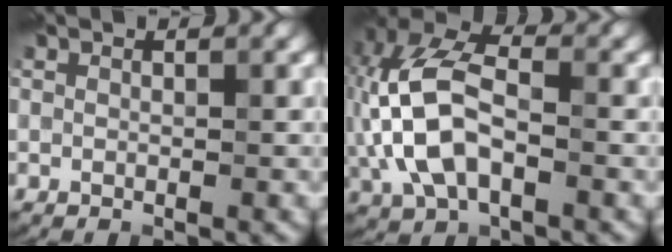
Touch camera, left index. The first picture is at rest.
{"total": 9.3, "force": [-0.3, 5.3, 7.7], "torque": [-0.182, 0.025, -0.017]}